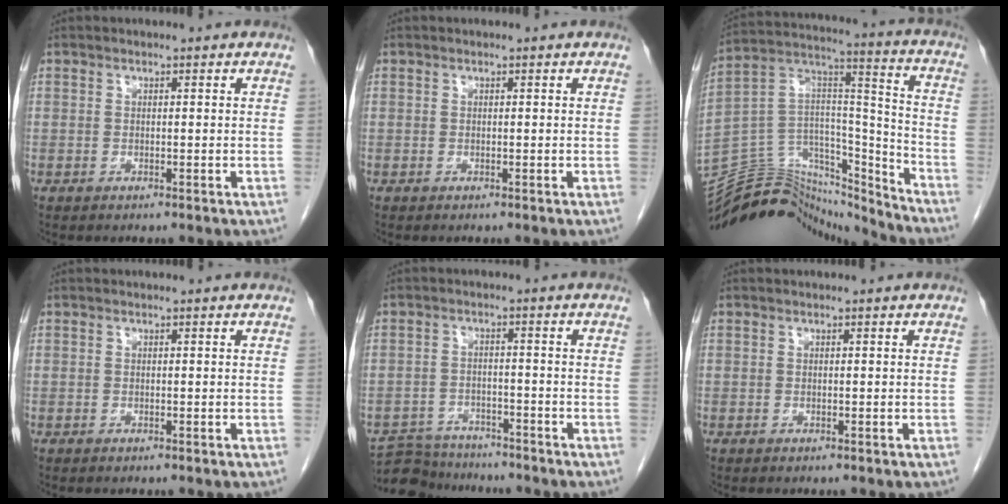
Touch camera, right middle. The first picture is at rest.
{"total": 0.0}
{"total": 22.9, "force": [-21.5, 6.4, 4.8], "torque": [-0.110, 0.059, -0.345]}
{"total": 0.0}
{"total": 7.6, "force": [-7.2, 2.3, 0.4], "torque": [-0.003, 0.007, -0.117]}
{"total": 0.0}